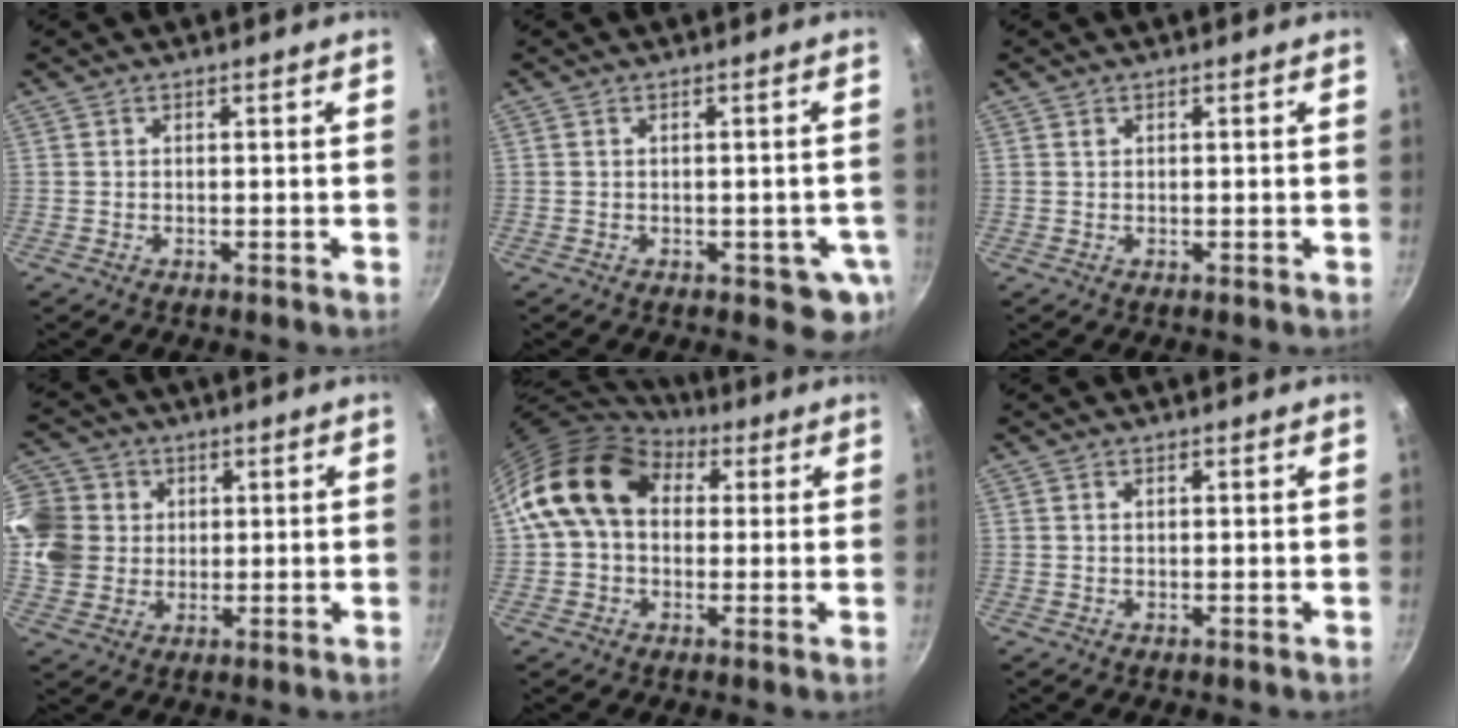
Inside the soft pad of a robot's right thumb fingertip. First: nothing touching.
{"total": 4.8, "force": [-1.0, 2.7, 3.8], "torque": [-0.020, 0.006, -0.008]}
{"total": 0.5, "force": [0.3, 0.4, 0.2], "torque": [-0.003, 0.000, 0.006]}
{"total": 13.4, "force": [3.4, 11.8, 5.4], "torque": [-0.093, 0.000, 0.064]}
{"total": 14.5, "force": [4.2, 10.6, 9.0], "torque": [-0.128, 0.017, 0.060]}
{"total": 0.8, "force": [0.3, 0.5, 0.5], "torque": [-0.008, 0.003, 0.004]}